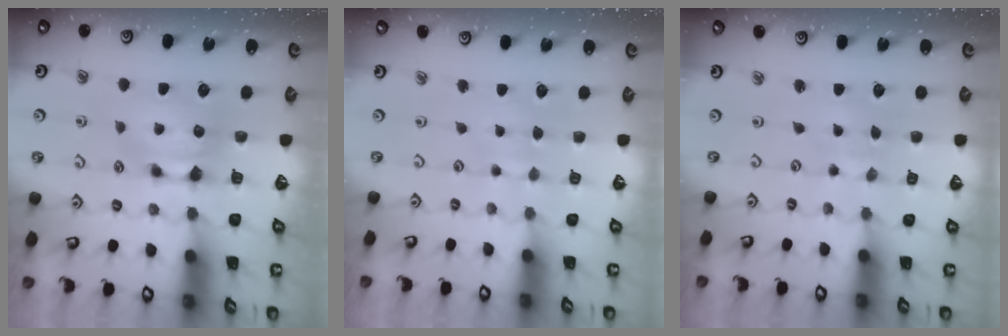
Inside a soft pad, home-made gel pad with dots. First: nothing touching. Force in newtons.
{"total": 4.0, "press": 4.0, "slide": 0.1}
{"total": 5.1, "press": 5.1, "slide": 0.2}